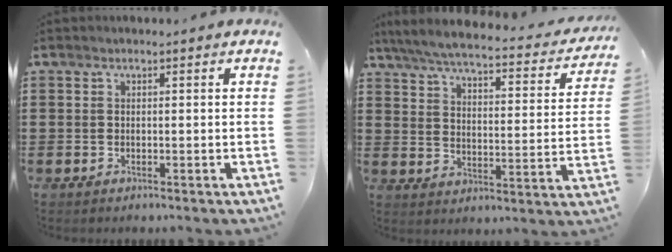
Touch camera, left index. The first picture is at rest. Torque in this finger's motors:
{"motor_torque": [1.36, -0.78, 0.53, 0.12]}